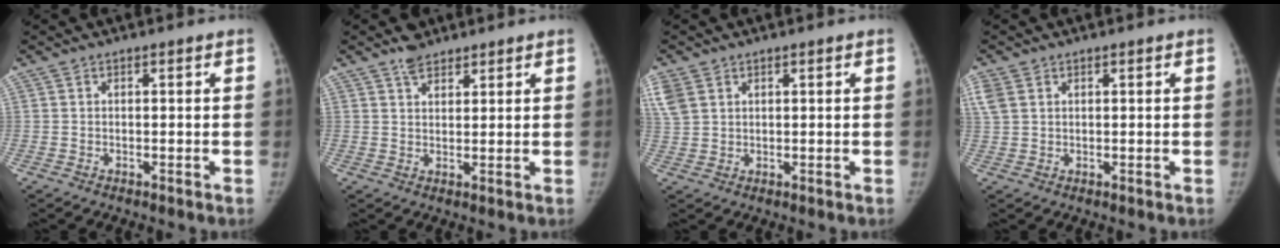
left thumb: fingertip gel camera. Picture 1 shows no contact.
{"total": 3.4, "force": [2.8, 1.8, 1.0], "torque": [-0.001, -0.020, 0.048]}
{"total": 6.4, "force": [3.1, 4.4, 3.5], "torque": [-0.096, 0.008, 0.074]}
{"total": 4.2, "force": [1.9, 2.7, 2.6], "torque": [-0.079, 0.012, 0.046]}